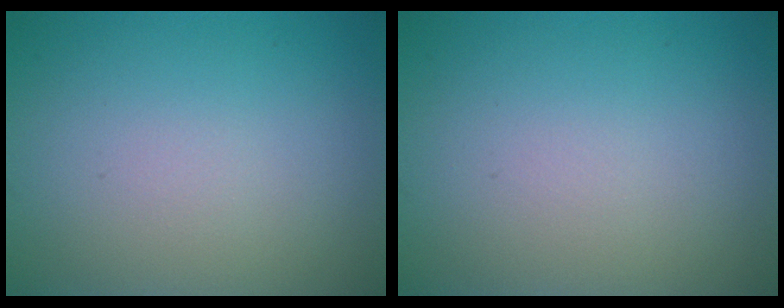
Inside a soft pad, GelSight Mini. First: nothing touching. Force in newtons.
{"total": 0.0}